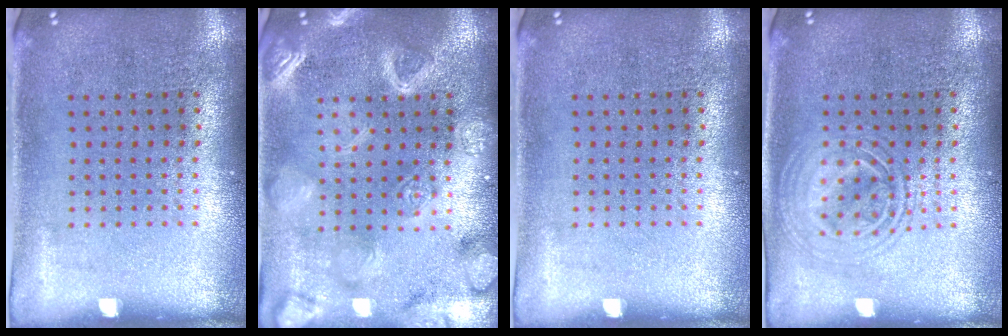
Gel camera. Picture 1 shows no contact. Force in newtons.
{"total": 3.2, "press": 3.2, "slide": 0.2}
{"total": 0.0}
{"total": 2.8, "press": 2.7, "slide": 0.4}